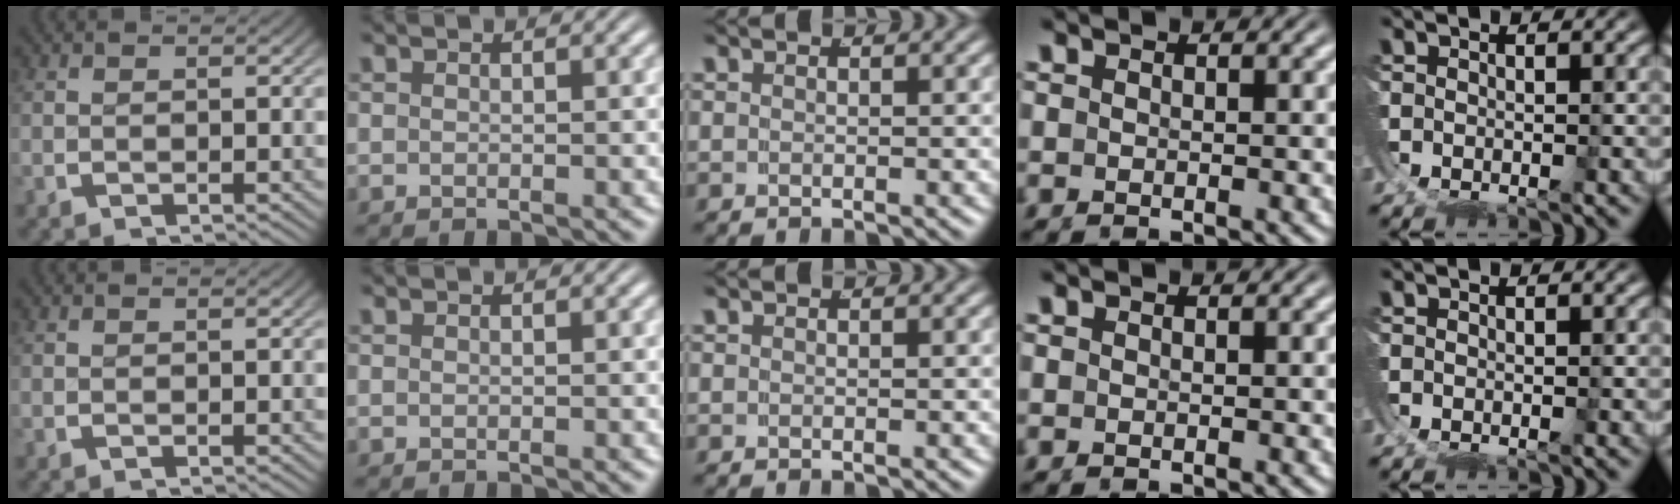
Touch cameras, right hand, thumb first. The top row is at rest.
{}